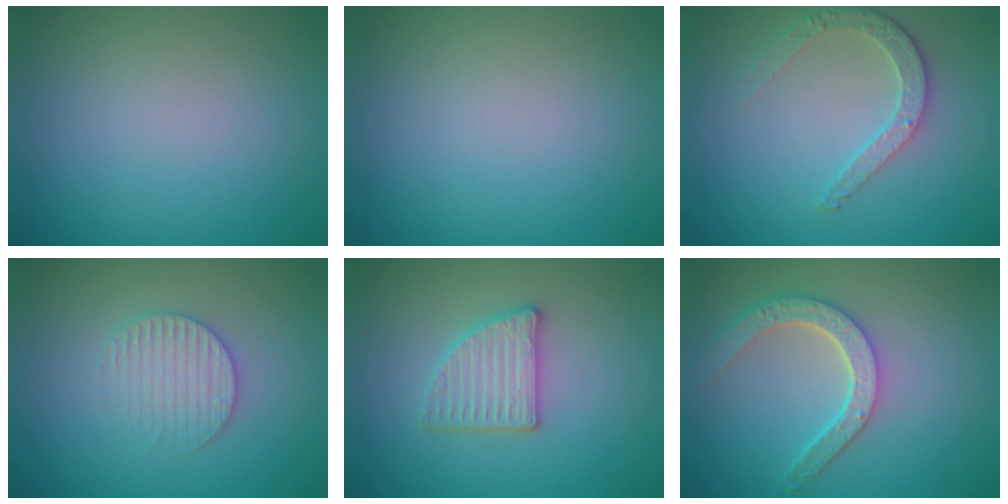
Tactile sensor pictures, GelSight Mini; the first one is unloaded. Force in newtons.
{"total": 0.0}
{"total": 2.8, "press": 2.5, "slide": 1.2}
{"total": 2.8, "press": 2.7, "slide": 0.6}
{"total": 3.0, "press": 3.0, "slide": 0.6}
{"total": 4.6, "press": 3.7, "slide": 2.7}